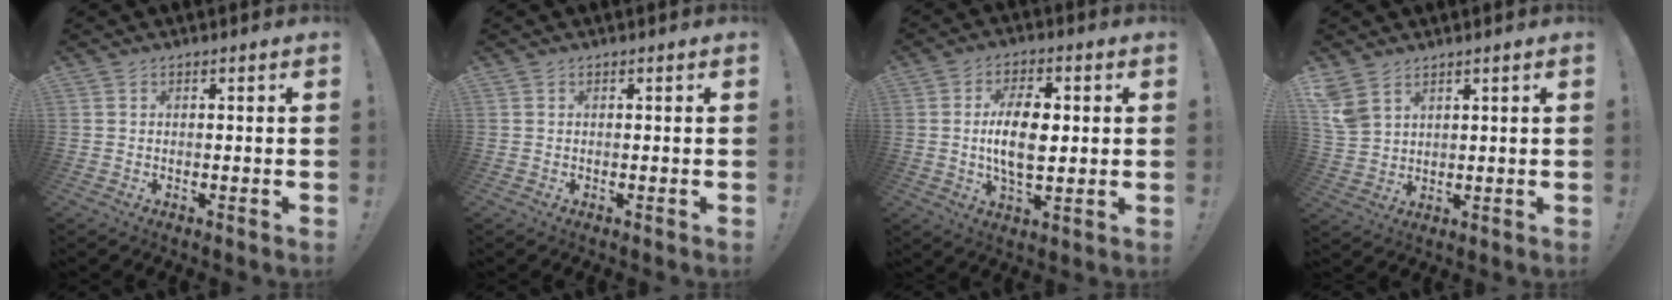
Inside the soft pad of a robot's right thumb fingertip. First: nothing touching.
{"total": 0.0}
{"total": 12.1, "force": [0.6, 6.0, 10.5], "torque": [-0.186, -0.003, 0.003]}
{"total": 6.4, "force": [4.4, 3.7, 2.9], "torque": [-0.063, -0.019, 0.087]}